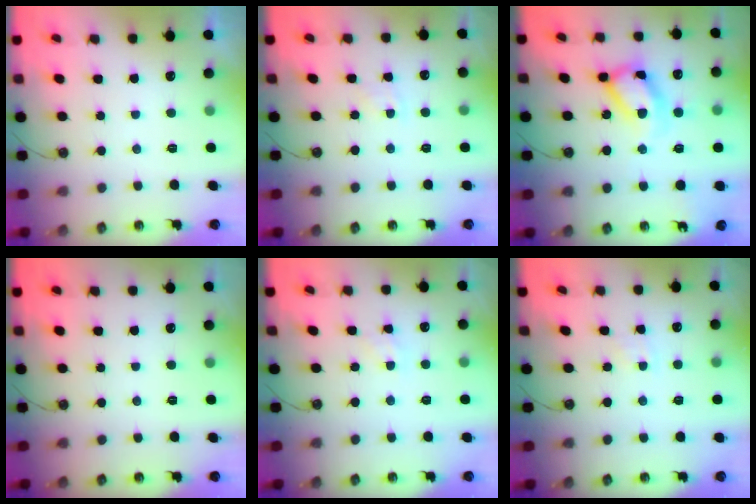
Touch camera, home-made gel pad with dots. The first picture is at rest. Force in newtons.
{"total": 3.3, "press": 3.3, "slide": 0.5}
{"total": 16.1, "press": 16.0, "slide": 1.8}
{"total": 0.0}
{"total": 1.6, "press": 1.6, "slide": 0.3}
{"total": 2.7, "press": 2.7, "slide": 0.4}